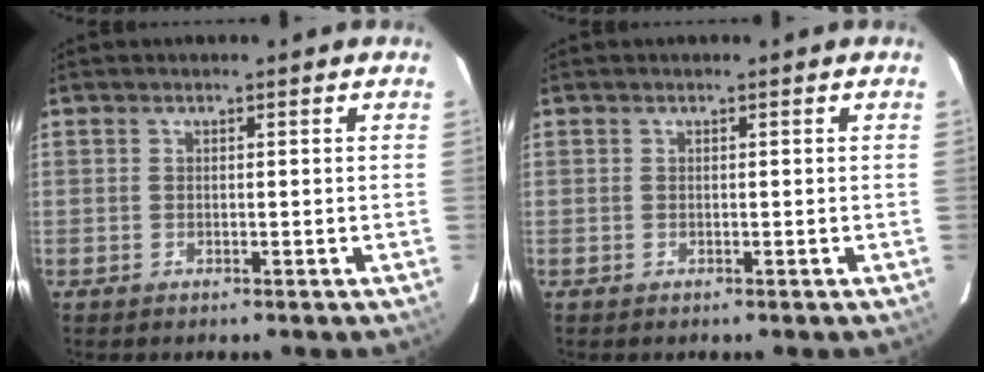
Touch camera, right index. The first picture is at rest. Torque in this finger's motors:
{"motor_torque": [1.25, 0.89, 0.00, 0.00]}